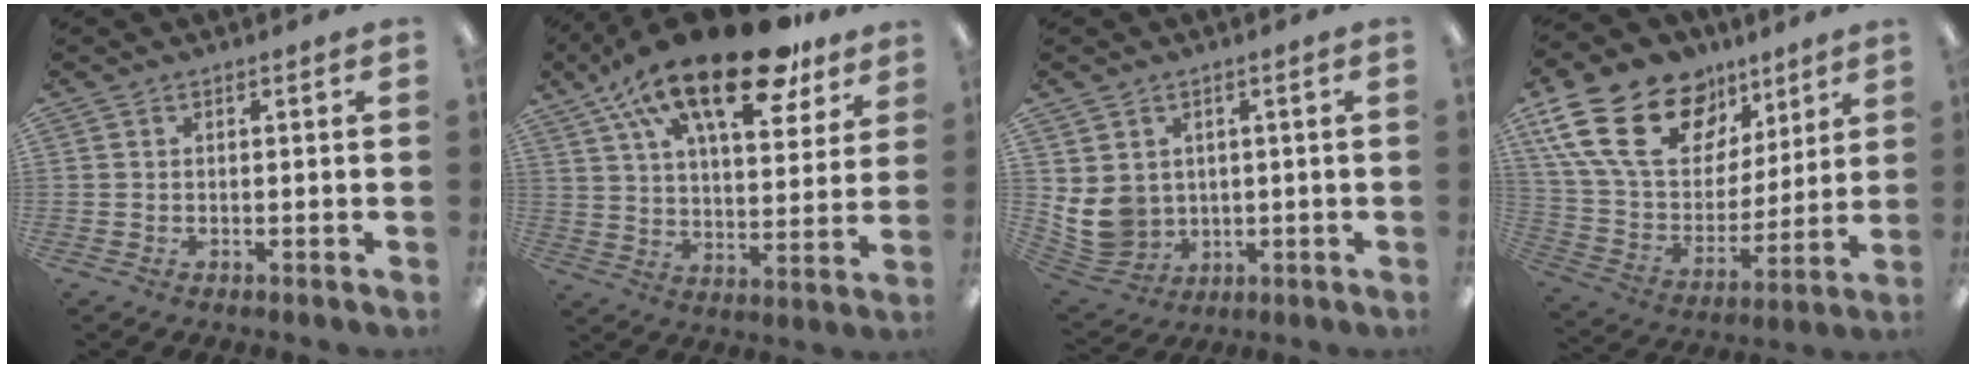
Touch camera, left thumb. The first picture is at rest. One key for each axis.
{"total": 24.2, "fx": 15.6, "fy": 9.1, "fz": 16.0, "tx": -0.265, "ty": -0.079, "tz": 0.260}
{"total": 8.3, "fx": 1.1, "fy": 7.5, "fz": 3.2, "tx": -0.083, "ty": -0.007, "tz": 0.031}
{"total": 24.0, "fx": 12.3, "fy": 15.3, "fz": 13.8, "tx": -0.264, "ty": -0.045, "tz": 0.223}